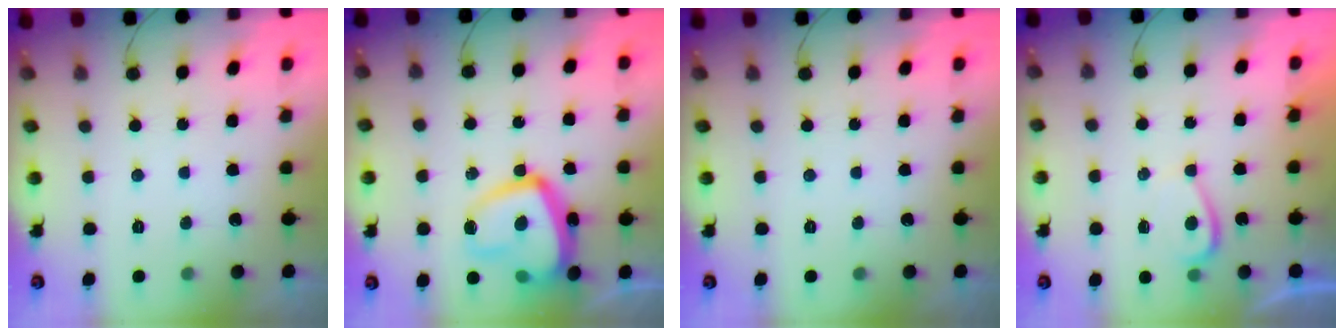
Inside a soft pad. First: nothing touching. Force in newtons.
{"total": 17.9, "press": 17.8, "slide": 1.8}
{"total": 0.0}
{"total": 1.4, "press": 1.3, "slide": 0.5}